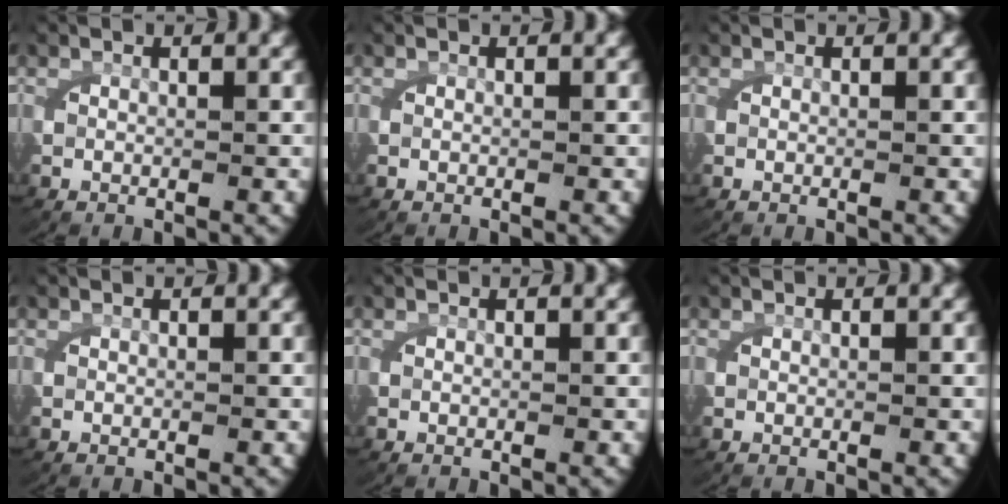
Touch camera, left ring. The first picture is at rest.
{"total": 0.0}
{"total": 0.0}
{"total": 0.0}
{"total": 0.0}
{"total": 0.0}